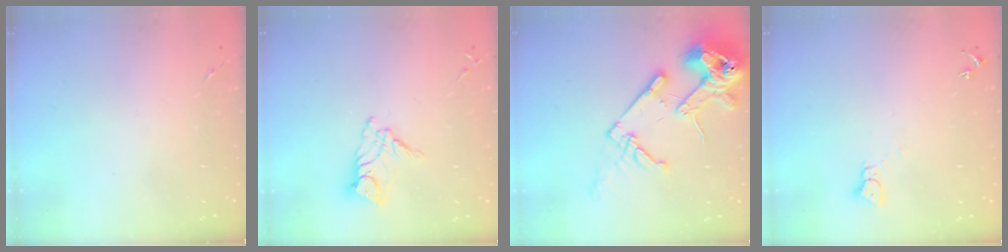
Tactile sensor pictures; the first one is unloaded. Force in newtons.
{"total": 10.7, "press": 10.6, "slide": 0.9}
{"total": 18.6, "press": 18.4, "slide": 2.2}
{"total": 2.3, "press": 2.3, "slide": 0.3}